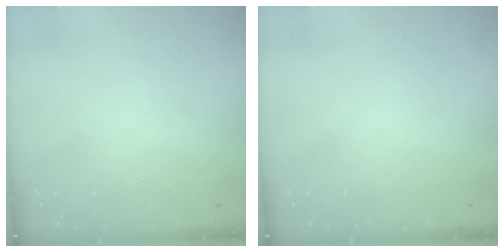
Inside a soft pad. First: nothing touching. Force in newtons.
{"total": 0.0}